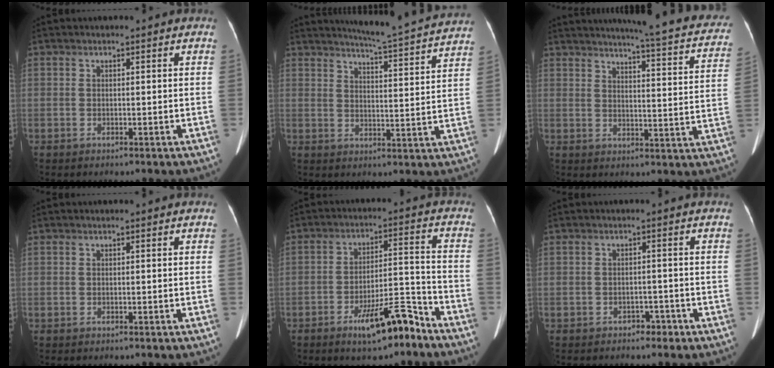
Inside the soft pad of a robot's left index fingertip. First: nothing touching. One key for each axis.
{"total": 15.2, "fx": 14.3, "fy": -0.9, "fz": 5.0, "tx": -0.086, "ty": -0.035, "tz": 0.176}
{"total": 22.2, "fx": 19.7, "fy": 2.1, "fz": 9.9, "tx": -0.124, "ty": -0.051, "tz": 0.219}
{"total": 0.0}
{"total": 9.6, "fx": -6.8, "fy": 2.0, "fz": 6.4, "tx": -0.102, "ty": 0.007, "tz": -0.109}
{"total": 2.0, "fx": -1.5, "fy": 1.1, "fz": 0.6, "tx": -0.007, "ty": 0.004, "tz": -0.020}